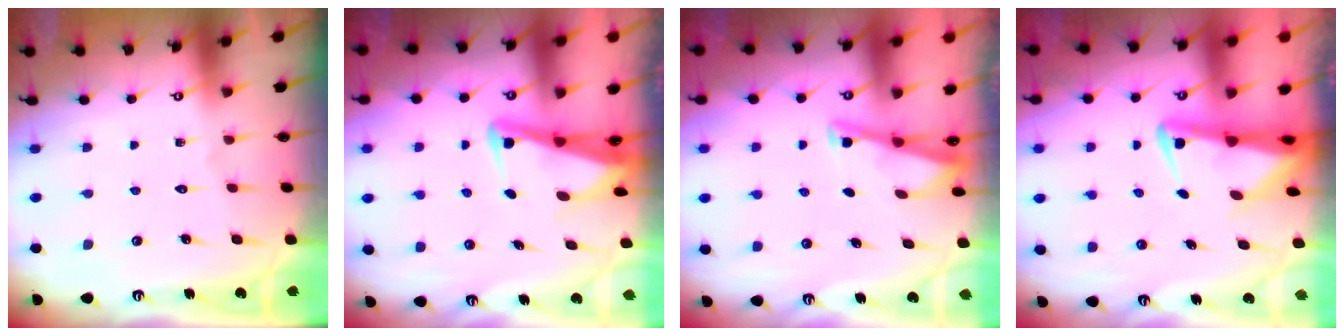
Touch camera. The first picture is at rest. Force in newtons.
{"total": 3.8, "press": 3.6, "slide": 1.0}
{"total": 3.3, "press": 3.3, "slide": 0.3}
{"total": 3.6, "press": 3.5, "slide": 0.7}